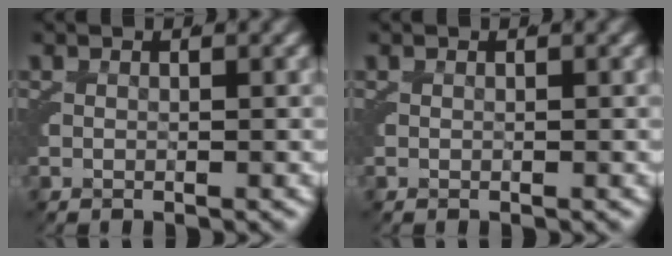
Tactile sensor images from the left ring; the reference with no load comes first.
{"total": 0.0}